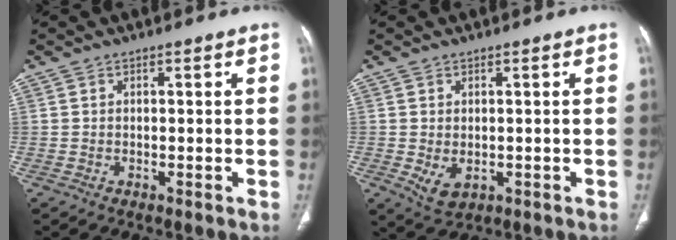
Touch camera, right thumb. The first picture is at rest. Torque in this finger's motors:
{"motor_torque": [-0.25, 0.31, 0.23, 0.37, 0.10]}